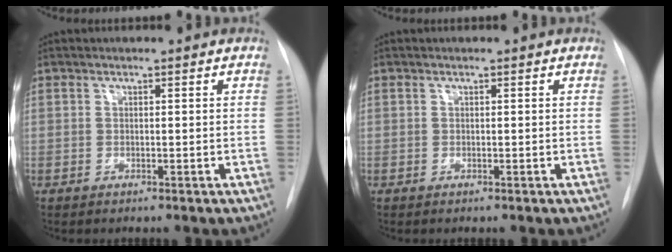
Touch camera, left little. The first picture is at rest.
{"total": 0.0}